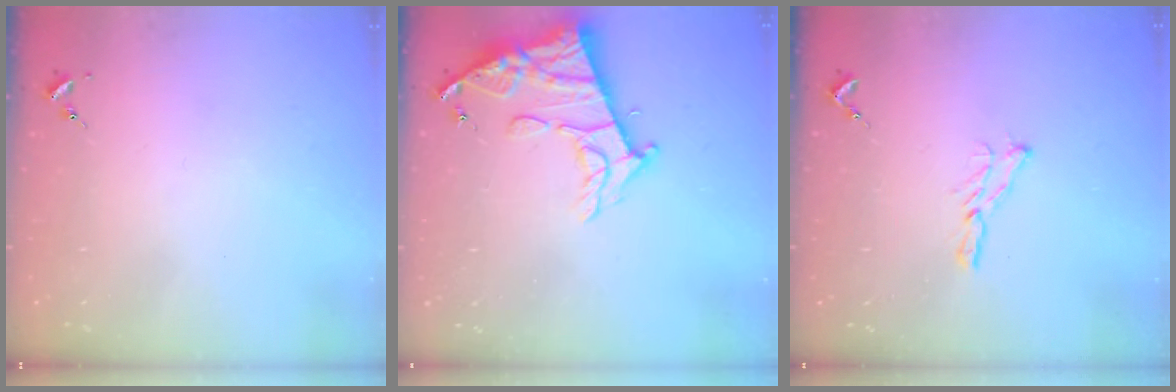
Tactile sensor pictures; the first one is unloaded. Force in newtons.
{"total": 14.0, "press": 13.9, "slide": 1.1}
{"total": 5.9, "press": 5.9, "slide": 0.5}